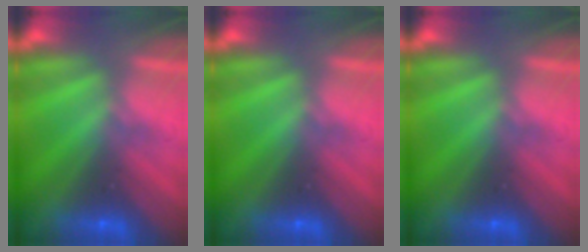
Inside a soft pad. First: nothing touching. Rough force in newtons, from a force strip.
{"total": 0.0}
{"total": 0.0}